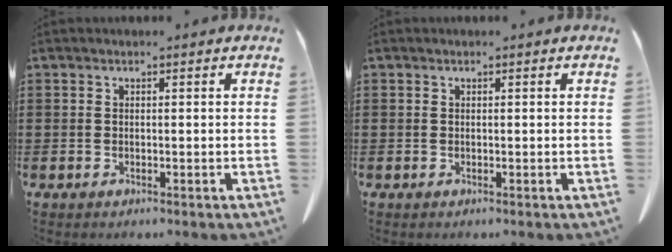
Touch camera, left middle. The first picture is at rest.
{"total": 0.0}